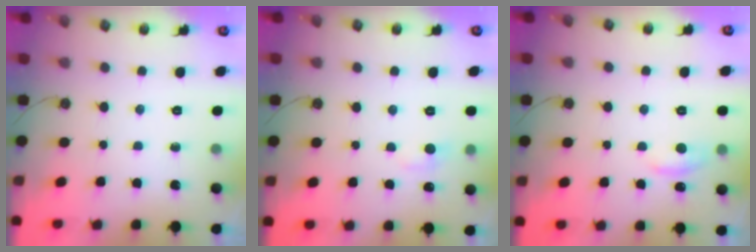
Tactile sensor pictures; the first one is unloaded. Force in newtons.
{"total": 1.2, "press": 0.8, "slide": 0.8}
{"total": 1.7, "press": 1.6, "slide": 0.7}